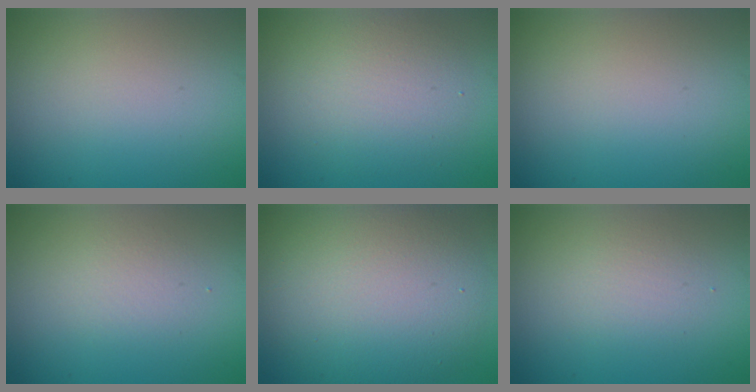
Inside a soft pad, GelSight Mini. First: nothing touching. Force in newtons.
{"total": 3.9, "press": 3.9, "slide": 0.2}
{"total": 0.0}
{"total": 1.5, "press": 1.5, "slide": 0.1}
{"total": 8.8, "press": 8.8, "slide": 0.5}
{"total": 2.0, "press": 2.0, "slide": 0.1}